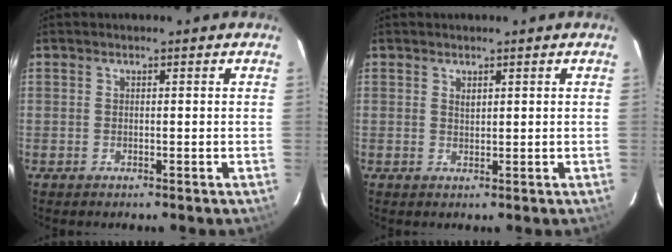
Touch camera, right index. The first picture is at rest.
{"total": 1.0, "force": [0.7, 0.4, 0.5], "torque": [-0.008, 0.001, 0.013]}